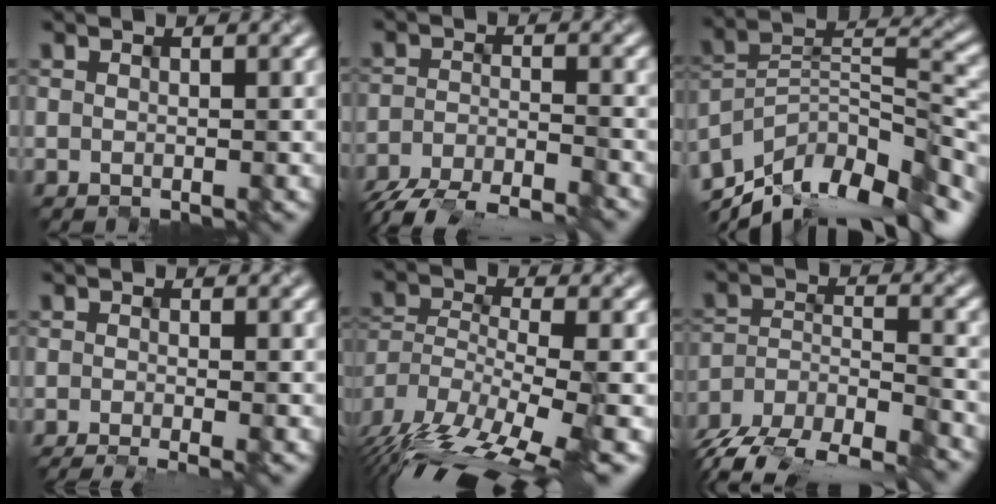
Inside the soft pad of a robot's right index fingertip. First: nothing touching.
{"total": 7.2, "force": [-6.1, 1.8, 3.2], "torque": [-0.059, -0.023, -0.101]}
{"total": 13.1, "force": [-10.1, 5.4, 6.3], "torque": [-0.133, 0.015, -0.165]}
{"total": 4.6, "force": [-2.8, 1.5, 3.4], "torque": [-0.029, -0.005, -0.039]}
{"total": 15.5, "force": [-10.3, 5.6, 10.1], "torque": [-0.180, -0.003, -0.138]}
{"total": 11.2, "force": [-9.6, 4.4, 3.7], "torque": [-0.058, -0.007, -0.140]}